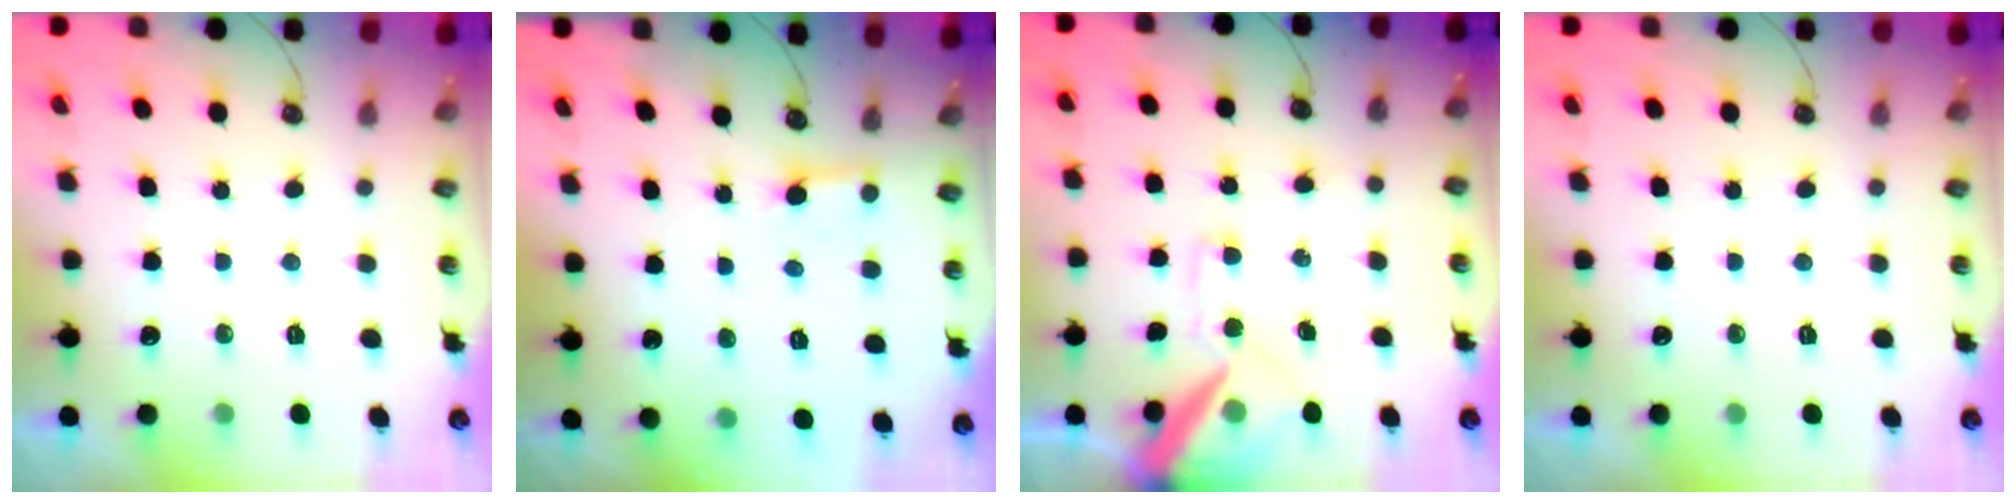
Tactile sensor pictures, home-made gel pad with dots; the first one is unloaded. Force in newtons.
{"total": 2.5, "press": 2.5, "slide": 0.2}
{"total": 16.6, "press": 16.5, "slide": 2.2}
{"total": 0.0}